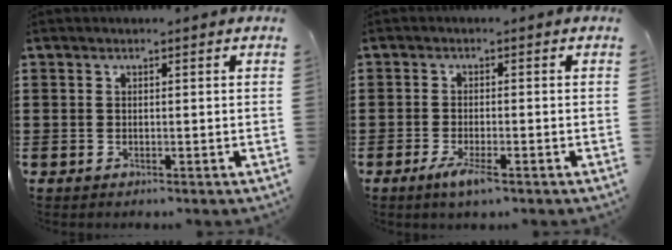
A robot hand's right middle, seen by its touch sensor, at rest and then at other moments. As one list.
[{"total": 3.5, "force": [-1.9, 0.6, 2.9], "torque": [-0.060, -0.009, -0.035]}]